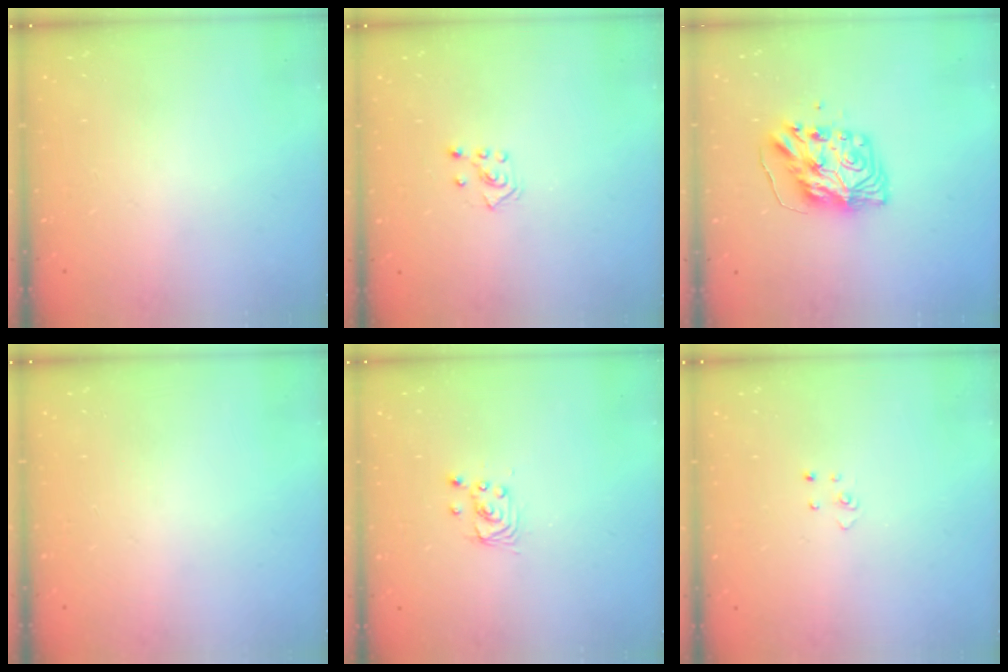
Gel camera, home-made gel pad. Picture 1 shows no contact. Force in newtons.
{"total": 2.8, "press": 2.7, "slide": 0.5}
{"total": 9.9, "press": 9.9, "slide": 0.8}
{"total": 0.0}
{"total": 2.8, "press": 2.8, "slide": 0.1}
{"total": 2.7, "press": 2.7, "slide": 0.3}